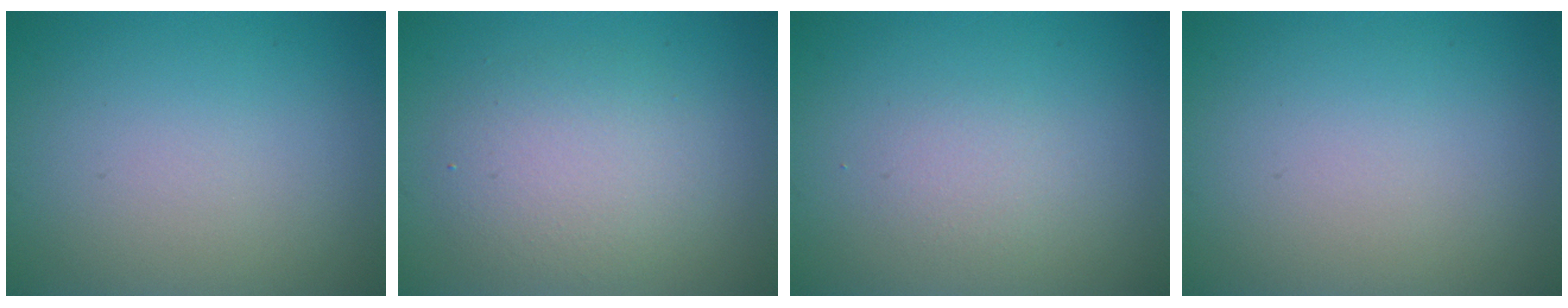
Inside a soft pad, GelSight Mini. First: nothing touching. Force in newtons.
{"total": 3.8, "press": 3.8, "slide": 0.4}
{"total": 1.2, "press": 1.2, "slide": 0.1}
{"total": 0.0}